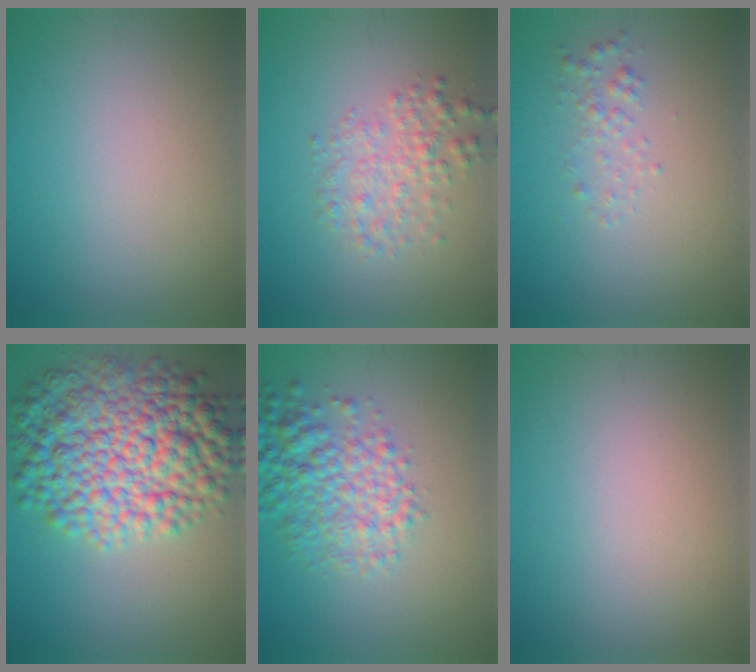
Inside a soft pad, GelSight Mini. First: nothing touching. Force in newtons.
{"total": 2.9, "press": 2.9, "slide": 0.1}
{"total": 1.3, "press": 1.3, "slide": 0.0}
{"total": 11.2, "press": 11.2, "slide": 0.1}
{"total": 5.5, "press": 5.5, "slide": 0.2}
{"total": 0.0}